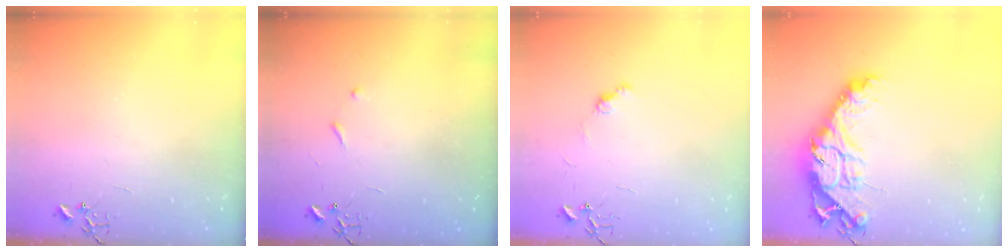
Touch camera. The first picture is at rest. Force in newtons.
{"total": 4.0, "press": 3.9, "slide": 0.6}
{"total": 5.8, "press": 5.7, "slide": 0.6}
{"total": 18.3, "press": 18.3, "slide": 1.4}